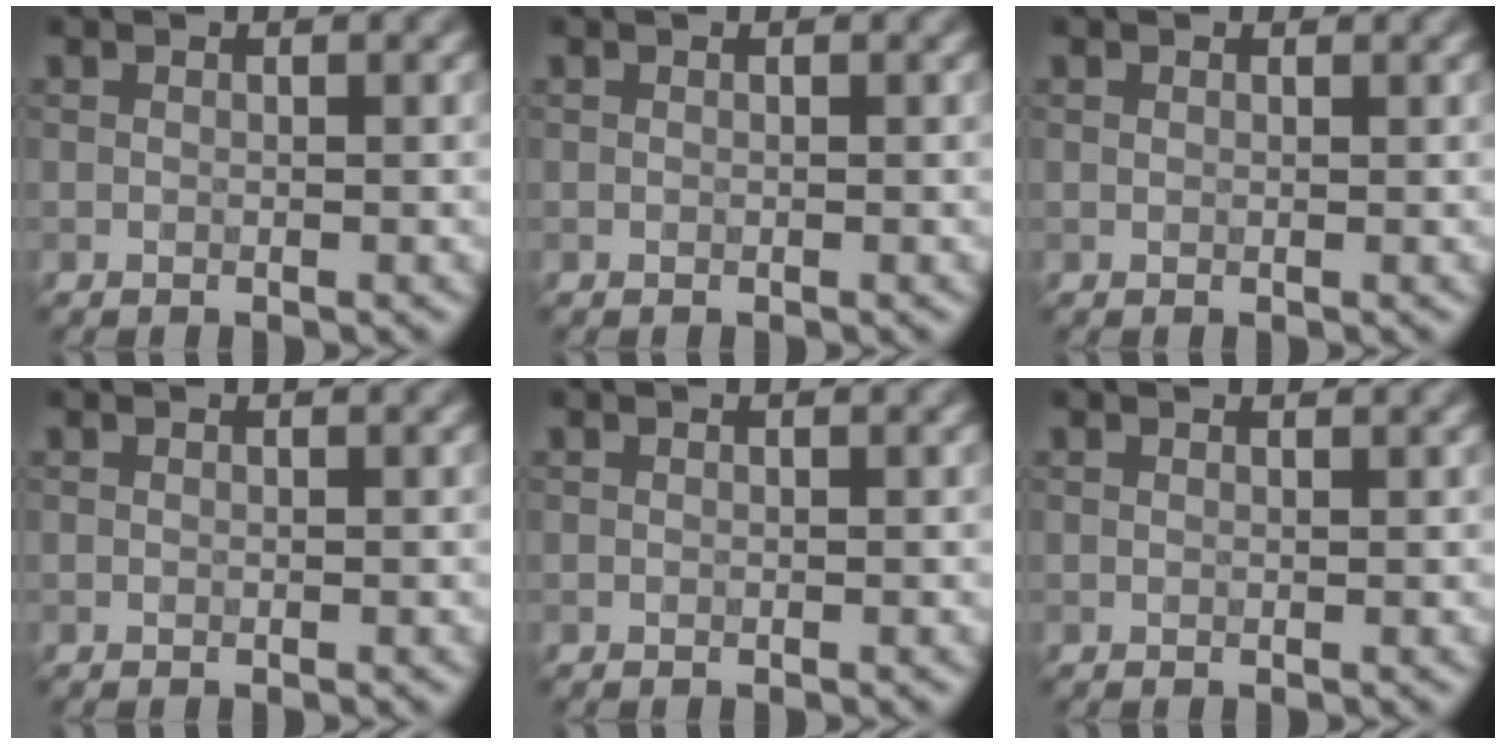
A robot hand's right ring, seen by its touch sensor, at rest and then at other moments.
{"total": 0.0}
{"total": 0.5, "force": [0.3, 0.3, 0.2], "torque": [-0.002, -0.001, 0.004]}
{"total": 0.0}
{"total": 0.0}
{"total": 0.5, "force": [0.5, 0.0, 0.1], "torque": [-0.004, -0.003, 0.006]}